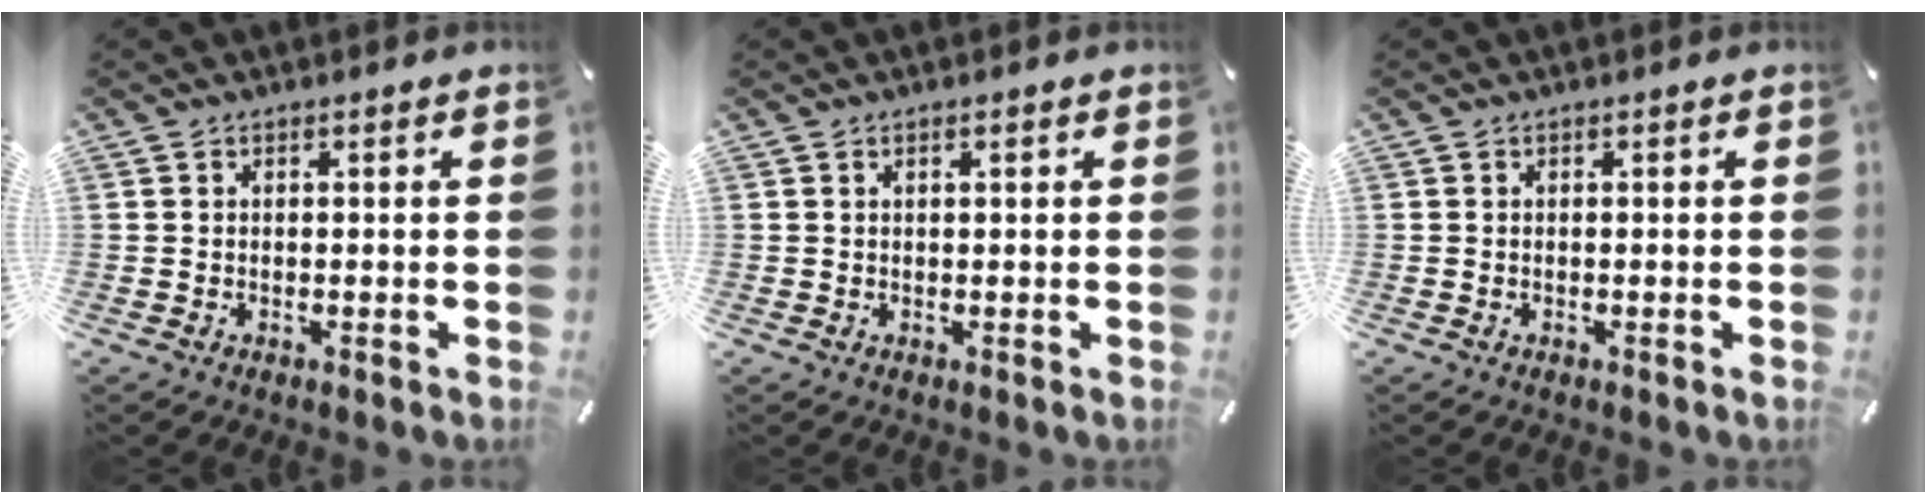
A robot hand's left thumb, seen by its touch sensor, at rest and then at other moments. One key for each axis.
{"total": 0.8, "fx": 0.3, "fy": 0.1, "fz": 0.7, "tx": -0.013, "ty": 0.001, "tz": 0.005}
{"total": 0.0}